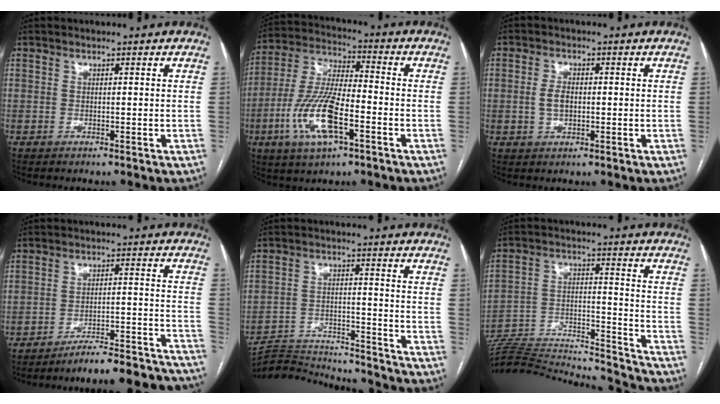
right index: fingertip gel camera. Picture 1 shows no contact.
{"total": 14.0, "force": [-5.0, 4.1, 12.5], "torque": [-0.264, -0.003, -0.092]}
{"total": 3.0, "force": [-0.2, 1.8, 2.5], "torque": [-0.052, 0.004, -0.002]}
{"total": 21.2, "force": [-20.5, 1.1, 5.5], "torque": [-0.025, 0.016, -0.266]}
{"total": 16.5, "force": [-16.3, 0.6, 2.8], "torque": [-0.056, 0.001, -0.237]}
{"total": 25.4, "force": [-24.2, 1.3, 7.5], "torque": [-0.141, -0.007, -0.364]}